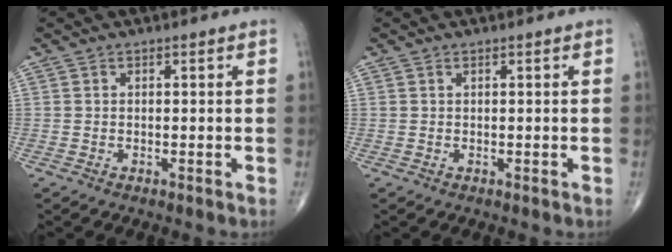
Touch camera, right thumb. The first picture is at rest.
{"total": 0.0}